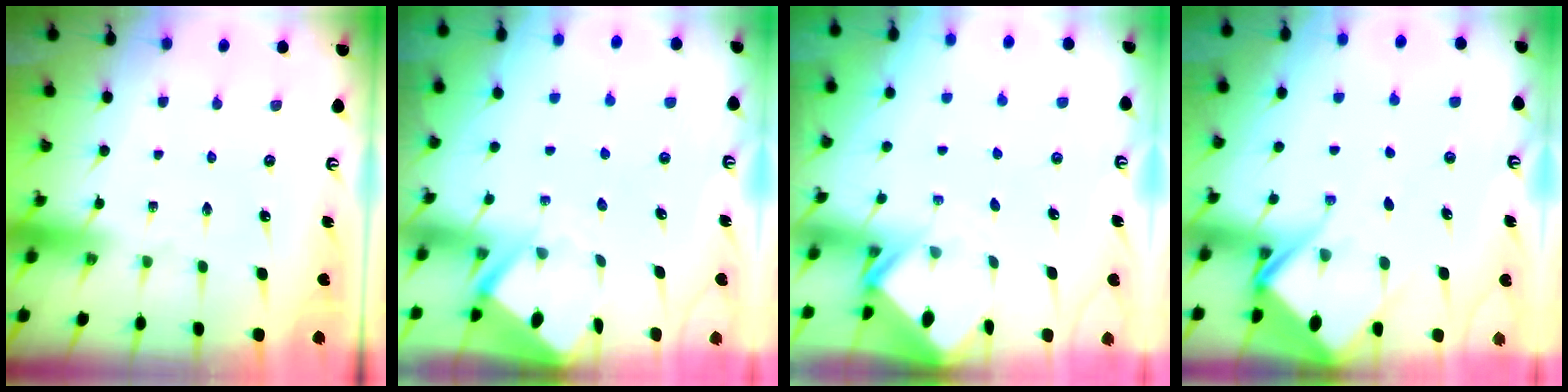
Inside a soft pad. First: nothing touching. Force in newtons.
{"total": 3.3, "press": 3.3, "slide": 0.3}
{"total": 2.4, "press": 2.4, "slide": 0.1}
{"total": 9.1, "press": 9.1, "slide": 1.0}